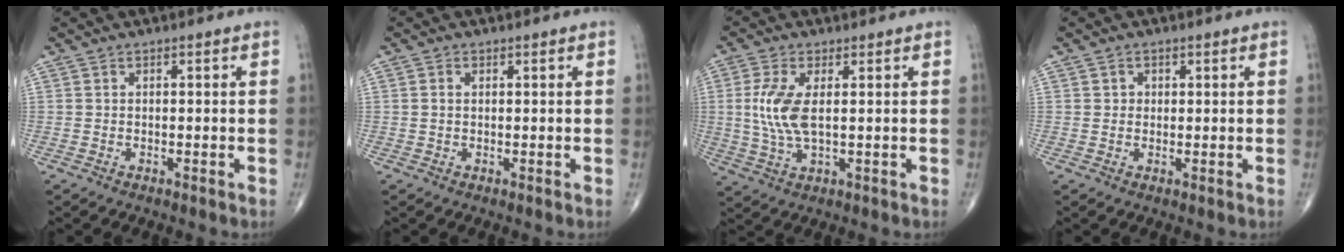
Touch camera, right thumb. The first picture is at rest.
{"total": 1.0, "force": [0.2, 0.7, 0.7], "torque": [-0.017, 0.006, 0.005]}
{"total": 7.7, "force": [0.9, 3.1, 7.0], "torque": [-0.167, -0.007, 0.023]}
{"total": 1.4, "force": [0.2, 1.3, 0.4], "torque": [0.003, 0.002, 0.000]}